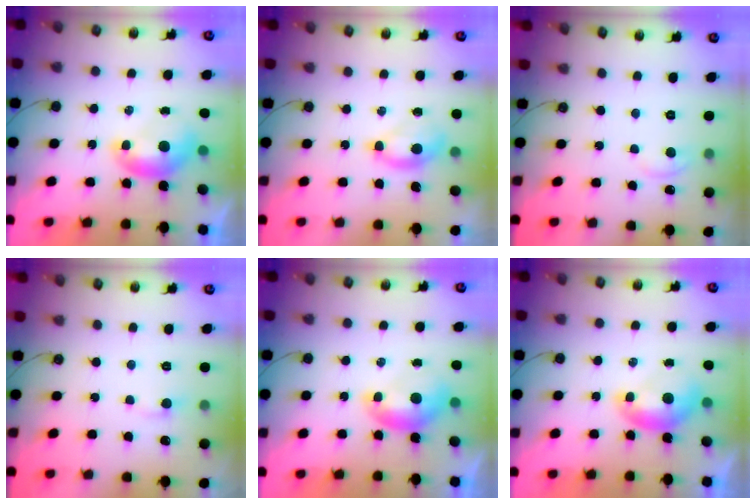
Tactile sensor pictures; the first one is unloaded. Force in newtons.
{"total": 2.1, "press": 2.0, "slide": 0.7}
{"total": 1.7, "press": 1.5, "slide": 0.6}
{"total": 0.6, "press": 0.1, "slide": 0.6}
{"total": 0.0}
{"total": 0.0}